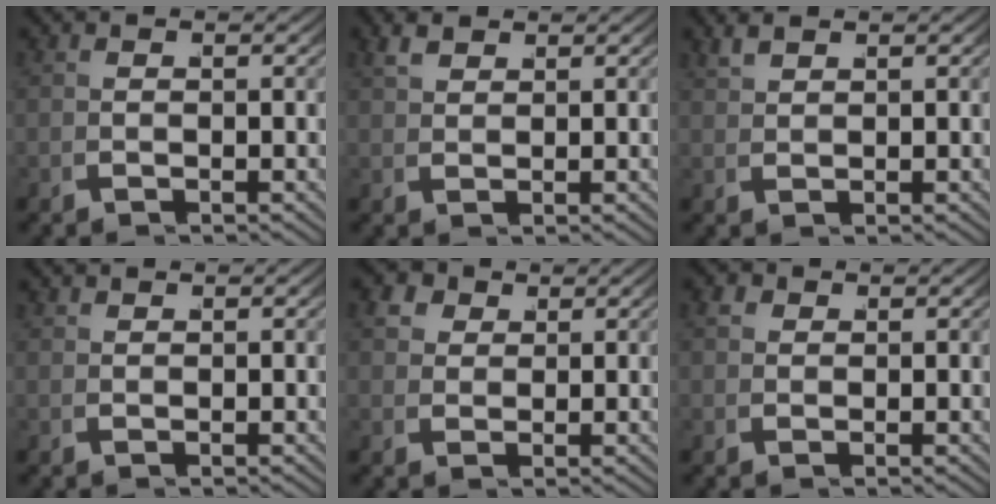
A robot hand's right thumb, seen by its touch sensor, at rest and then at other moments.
{"total": 1.8, "force": [1.8, 0.3, 0.2], "torque": [-0.007, 0.006, 0.041]}
{"total": 1.6, "force": [1.6, 0.0, 0.1], "torque": [-0.005, 0.005, 0.038]}
{"total": 0.5, "force": [0.5, 0.1, 0.0], "torque": [0.002, -0.002, 0.016]}
{"total": 3.8, "force": [1.9, 3.0, 1.4], "torque": [-0.040, -0.005, 0.037]}
{"total": 1.7, "force": [0.8, 1.4, 0.5], "torque": [-0.018, -0.003, 0.019]}